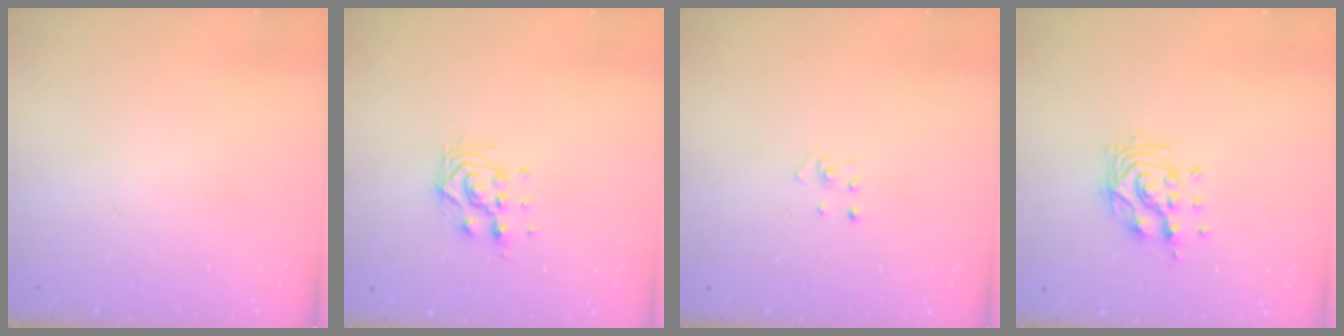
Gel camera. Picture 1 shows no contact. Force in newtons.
{"total": 8.6, "press": 8.6, "slide": 0.7}
{"total": 1.9, "press": 1.9, "slide": 0.1}
{"total": 9.8, "press": 9.8, "slide": 0.7}